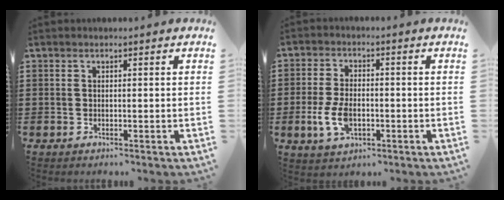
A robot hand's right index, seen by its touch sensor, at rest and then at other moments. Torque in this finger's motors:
{"motor_torque": [2.14, 0.00, 1.05, -0.21]}